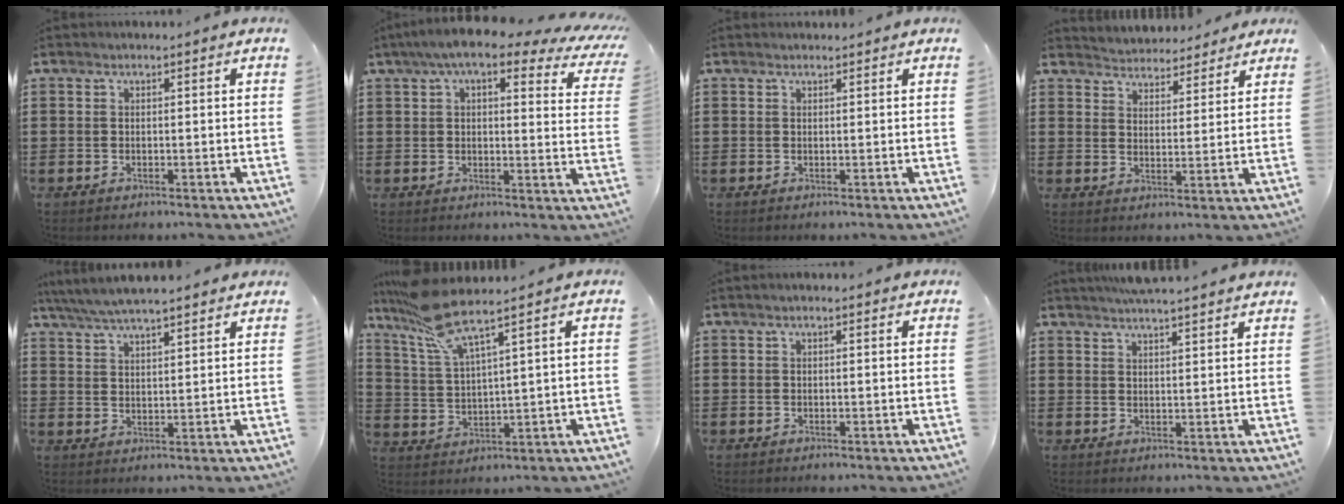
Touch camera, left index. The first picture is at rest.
{"total": 8.1, "force": [5.6, 1.8, 5.5], "torque": [-0.106, -0.015, 0.094]}
{"total": 0.7, "force": [0.6, 0.1, 0.0], "torque": [-0.002, 0.001, 0.013]}
{"total": 3.8, "force": [3.7, 0.5, -0.8], "torque": [-0.006, -0.020, 0.064]}
{"total": 4.8, "force": [4.4, 0.4, 1.9], "torque": [-0.051, -0.013, 0.078]}
{"total": 8.4, "force": [6.7, 0.7, 5.0], "torque": [-0.129, -0.023, 0.118]}
{"total": 0.7, "force": [0.4, 0.1, 0.6], "torque": [-0.011, 0.002, 0.008]}
{"total": 4.2, "force": [4.0, -0.3, 1.2], "torque": [-0.035, -0.012, 0.073]}